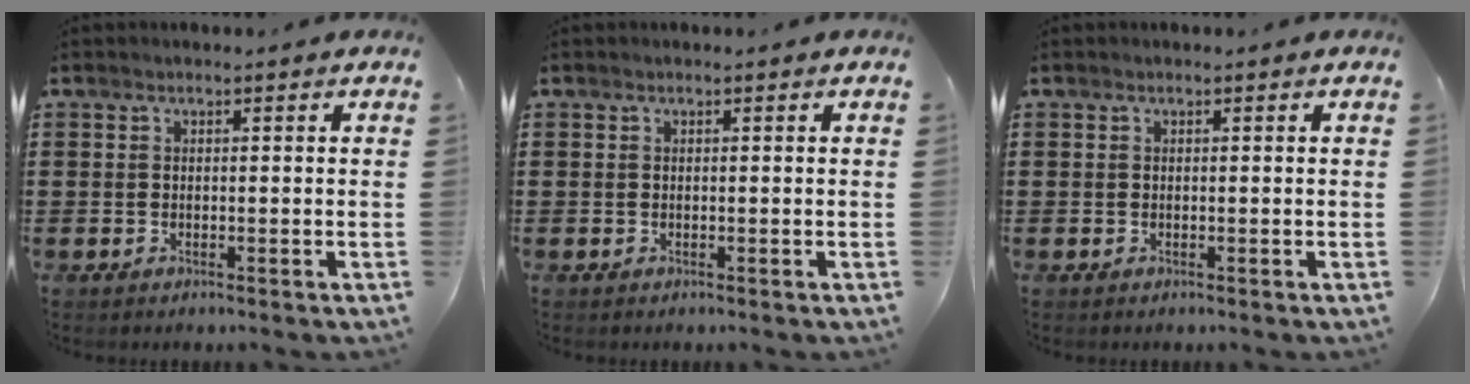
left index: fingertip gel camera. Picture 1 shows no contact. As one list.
[{"total": 0.0}, {"total": 0.0}]